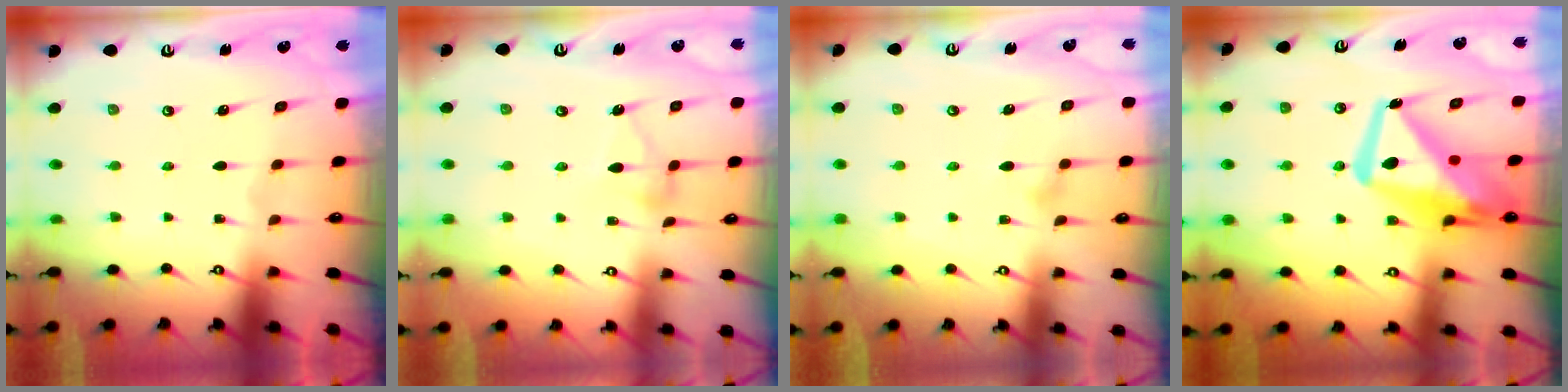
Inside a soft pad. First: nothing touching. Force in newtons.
{"total": 4.6, "press": 4.6, "slide": 0.5}
{"total": 8.3, "press": 8.3, "slide": 0.5}
{"total": 16.9, "press": 16.8, "slide": 1.8}